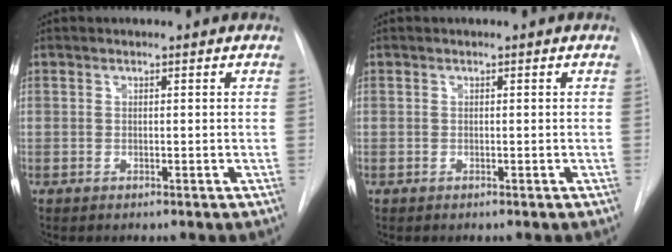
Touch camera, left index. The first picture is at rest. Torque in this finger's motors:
{"motor_torque": [-0.08, -0.01, 0.07, 0.01]}